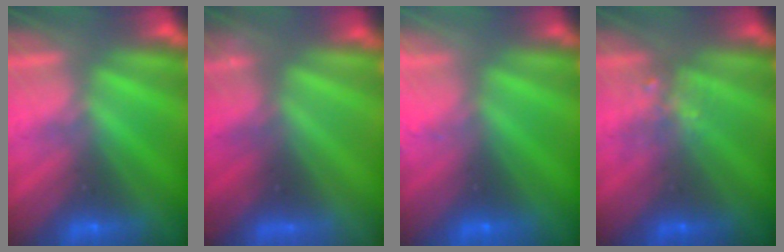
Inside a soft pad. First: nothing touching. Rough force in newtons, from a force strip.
{"total": 3.5}
{"total": 8.5}
{"total": 2.3}